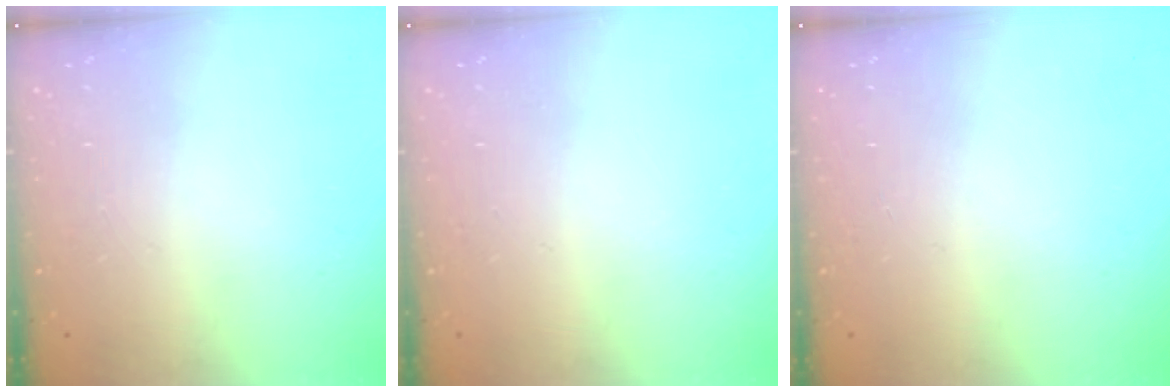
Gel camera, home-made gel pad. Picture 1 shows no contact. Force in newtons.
{"total": 0.0}
{"total": 0.0}